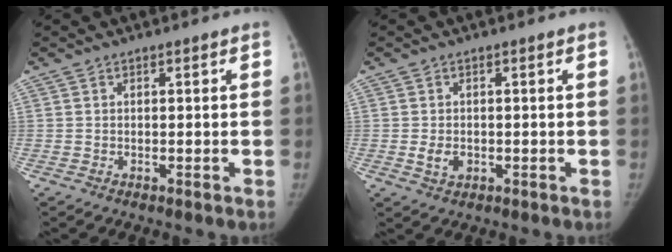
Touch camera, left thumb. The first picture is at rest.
{"total": 2.7, "force": [-0.5, 1.9, 1.8], "torque": [-0.026, 0.000, -0.006]}